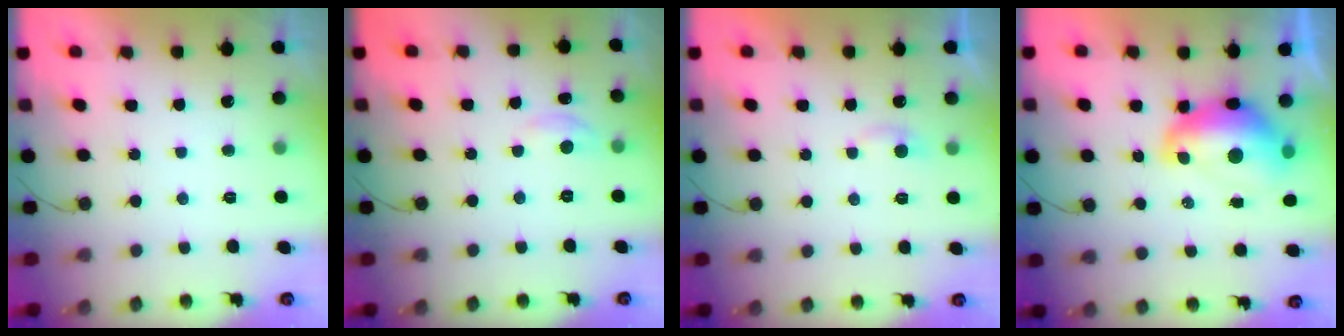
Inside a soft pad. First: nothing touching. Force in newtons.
{"total": 2.9, "press": 2.9, "slide": 0.3}
{"total": 4.1, "press": 4.1, "slide": 0.5}
{"total": 12.8, "press": 12.7, "slide": 1.1}